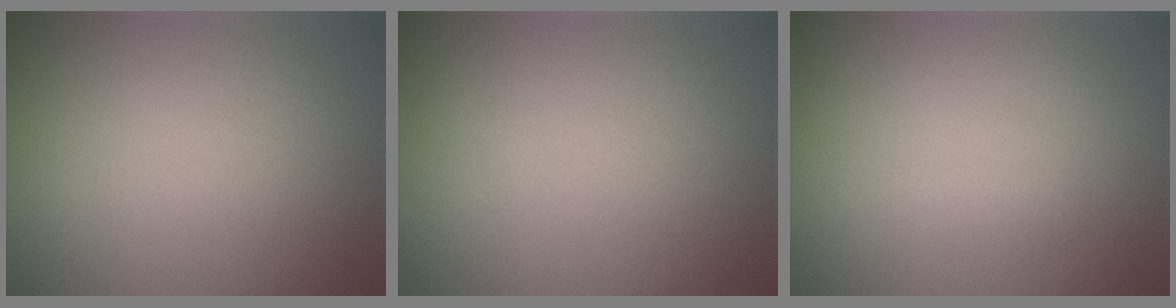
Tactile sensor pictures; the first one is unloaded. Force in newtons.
{"total": 0.0}
{"total": 0.7, "press": 0.7, "slide": 0.0}